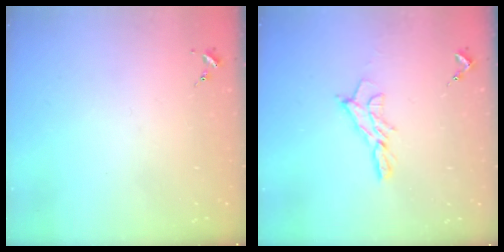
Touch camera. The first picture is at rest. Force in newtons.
{"total": 9.9, "press": 9.9, "slide": 0.7}